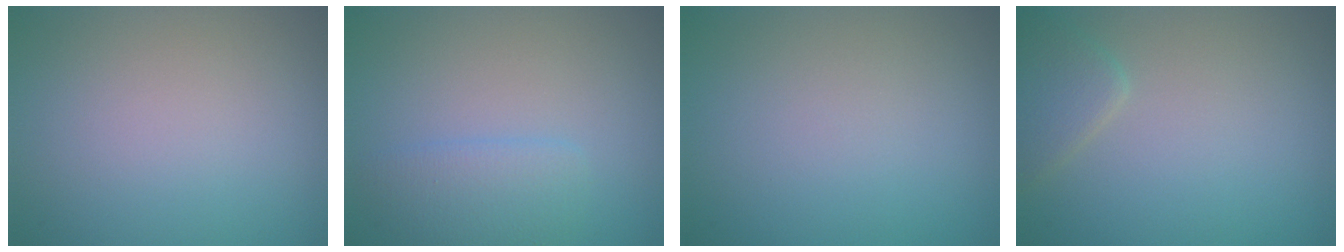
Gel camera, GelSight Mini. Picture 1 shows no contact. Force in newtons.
{"total": 2.3, "press": 2.3, "slide": 0.1}
{"total": 0.0}
{"total": 2.1, "press": 2.1, "slide": 0.1}